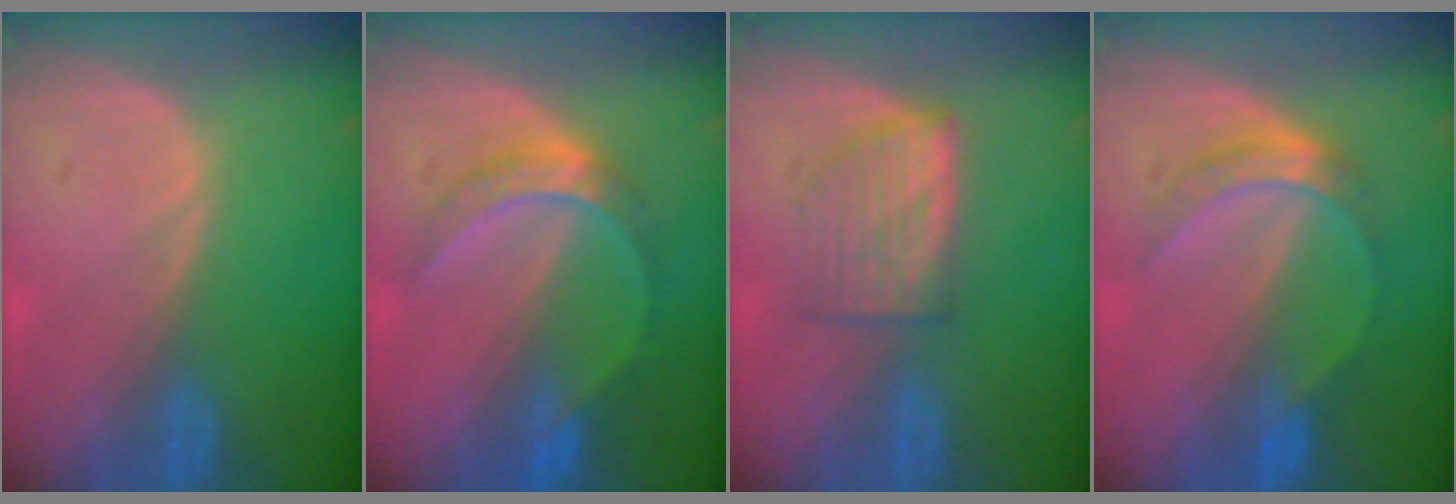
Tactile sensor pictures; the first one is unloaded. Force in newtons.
{"total": 6.1, "press": 5.8, "slide": 1.8}
{"total": 5.6, "press": 5.3, "slide": 1.9}
{"total": 5.0, "press": 4.7, "slide": 1.6}